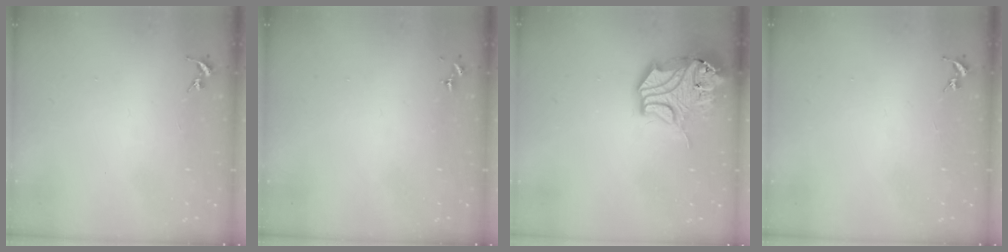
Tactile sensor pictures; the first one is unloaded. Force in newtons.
{"total": 0.0}
{"total": 15.8, "press": 15.7, "slide": 2.1}
{"total": 0.0}